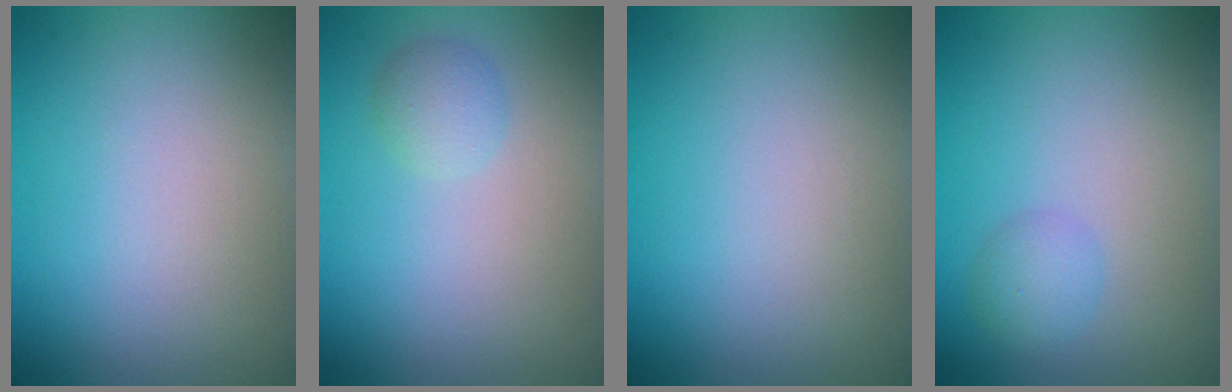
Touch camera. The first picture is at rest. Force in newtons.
{"total": 1.7, "press": 1.7, "slide": 0.1}
{"total": 0.0}
{"total": 1.6, "press": 1.6, "slide": 0.1}